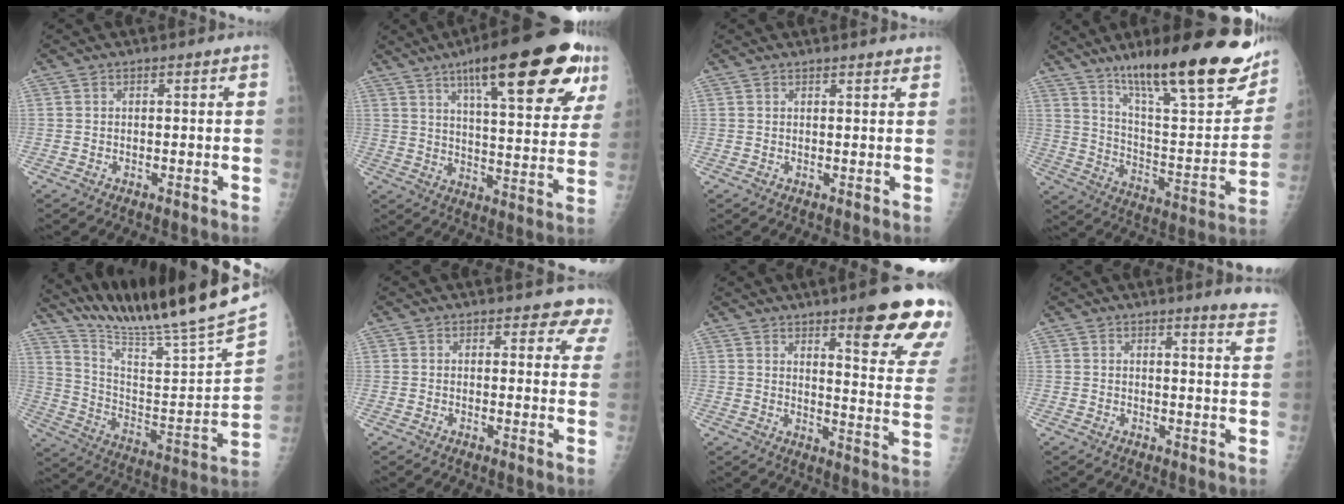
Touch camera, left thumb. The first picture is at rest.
{"total": 25.3, "force": [13.8, 6.8, 20.2], "torque": [-0.261, -0.029, 0.198]}
{"total": 2.8, "force": [2.6, 0.4, 0.9], "torque": [-0.003, -0.007, 0.026]}
{"total": 28.4, "force": [18.2, 6.9, 20.7], "torque": [-0.276, -0.064, 0.288]}
{"total": 24.9, "force": [21.8, 0.0, 12.0], "torque": [-0.174, -0.126, 0.345]}
{"total": 5.2, "force": [4.5, 2.5, 0.8], "torque": [0.033, -0.022, 0.028]}
{"total": 19.3, "force": [11.7, 3.5, 14.9], "torque": [-0.163, -0.061, 0.151]}
{"total": 5.5, "force": [4.9, -0.1, 2.4], "torque": [-0.024, -0.034, 0.040]}